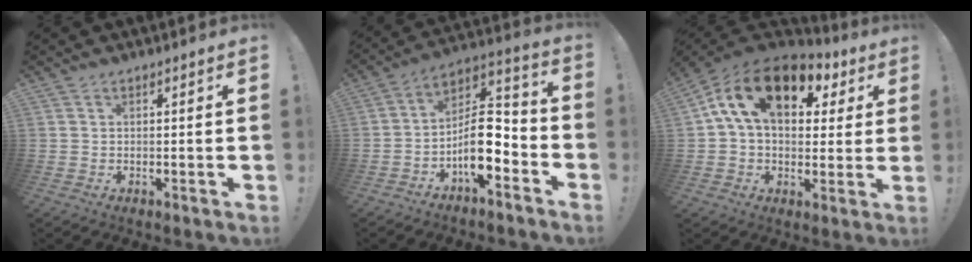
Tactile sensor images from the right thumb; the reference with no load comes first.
{"total": 13.4, "force": [-5.2, 5.9, 10.8], "torque": [-0.184, 0.022, -0.084]}
{"total": 18.1, "force": [6.7, 11.1, 12.7], "torque": [-0.209, -0.005, 0.118]}